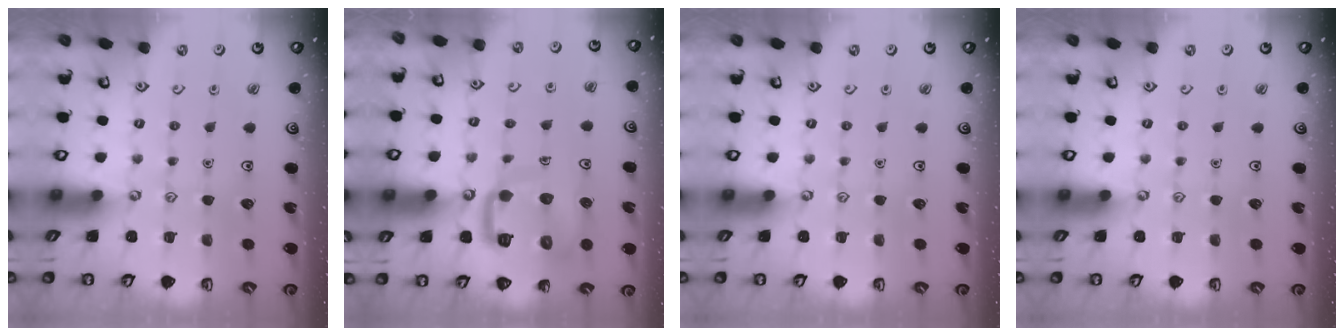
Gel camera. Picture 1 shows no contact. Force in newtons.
{"total": 11.8, "press": 11.7, "slide": 1.4}
{"total": 0.0}
{"total": 0.0}